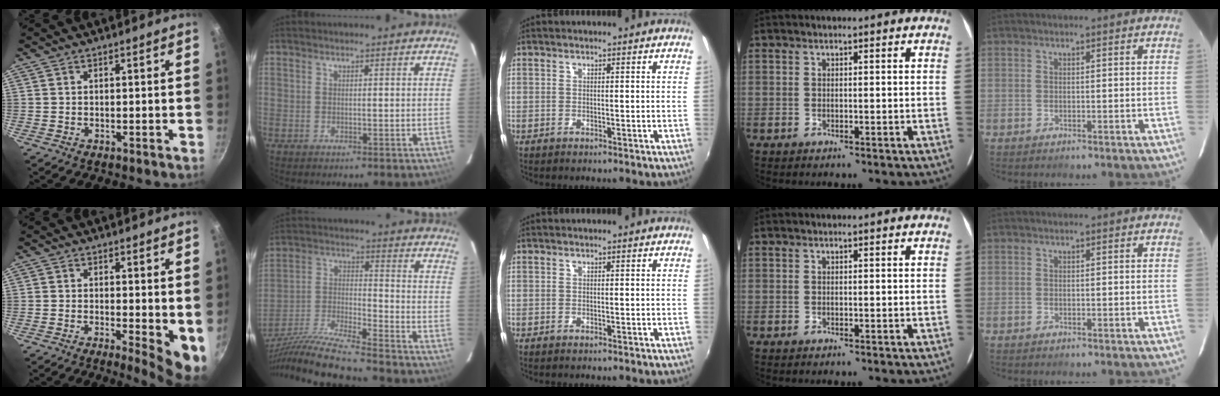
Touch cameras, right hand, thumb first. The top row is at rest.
{"thumb": {"total": 7.1, "force": [-0.3, 2.4, 6.6], "torque": [-0.078, -0.015, -0.003]}, "index": {"total": 20.2, "force": [-17.6, 0.6, 9.9], "torque": [-0.194, -0.040, -0.312]}}